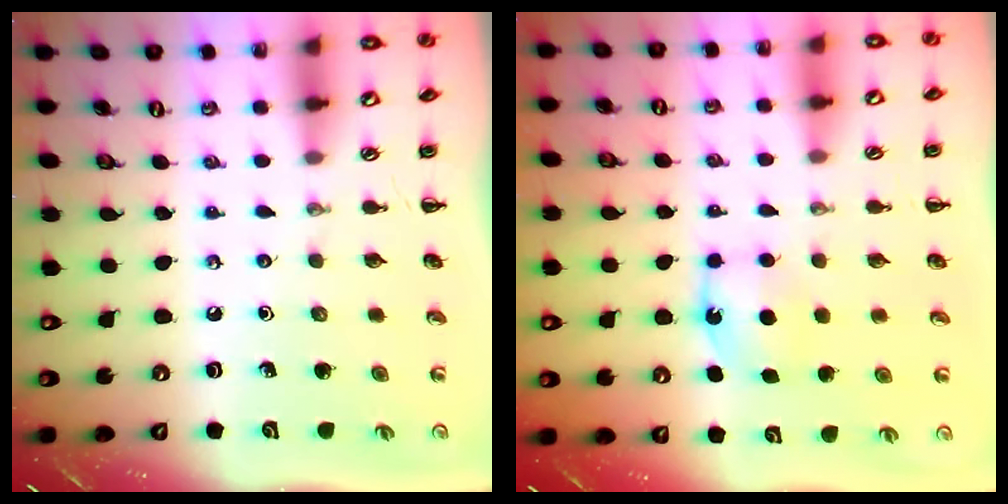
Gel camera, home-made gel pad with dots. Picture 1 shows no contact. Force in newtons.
{"total": 6.2, "press": 5.9, "slide": 1.9}